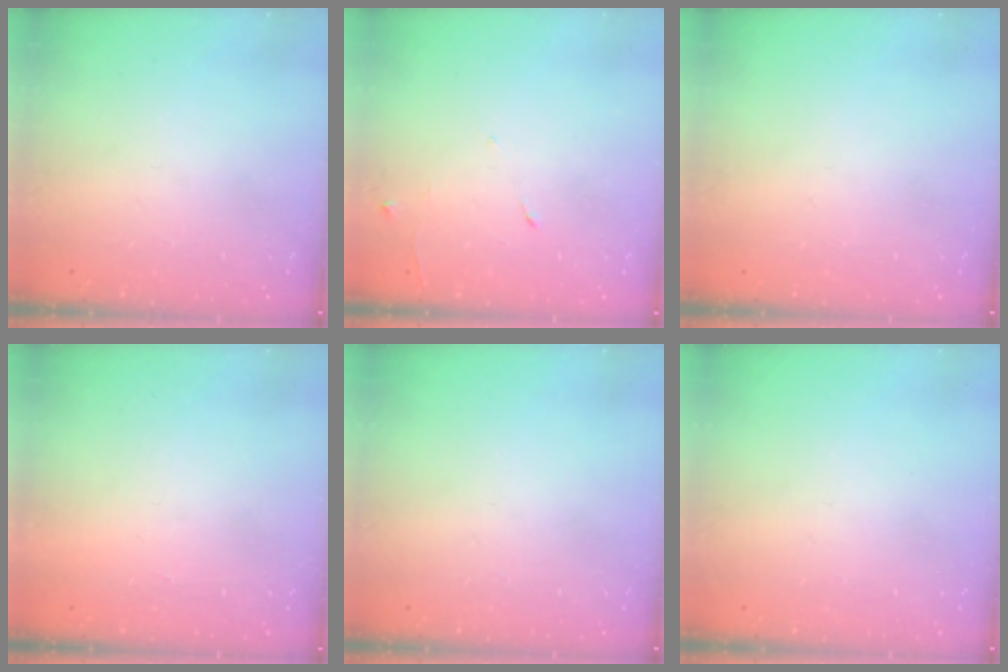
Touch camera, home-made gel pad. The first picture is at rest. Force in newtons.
{"total": 5.1, "press": 5.1, "slide": 0.8}
{"total": 0.0}
{"total": 1.7, "press": 1.7, "slide": 0.1}
{"total": 0.0}
{"total": 0.0}